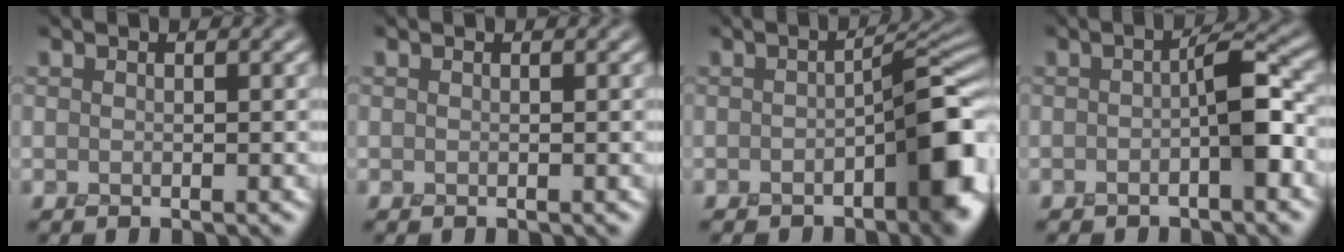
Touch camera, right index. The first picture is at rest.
{"total": 0.0}
{"total": 7.7, "force": [-2.7, 3.4, 6.4], "torque": [-0.077, 0.004, -0.043]}
{"total": 3.6, "force": [-1.1, 1.3, 3.2], "torque": [-0.050, 0.011, -0.021]}